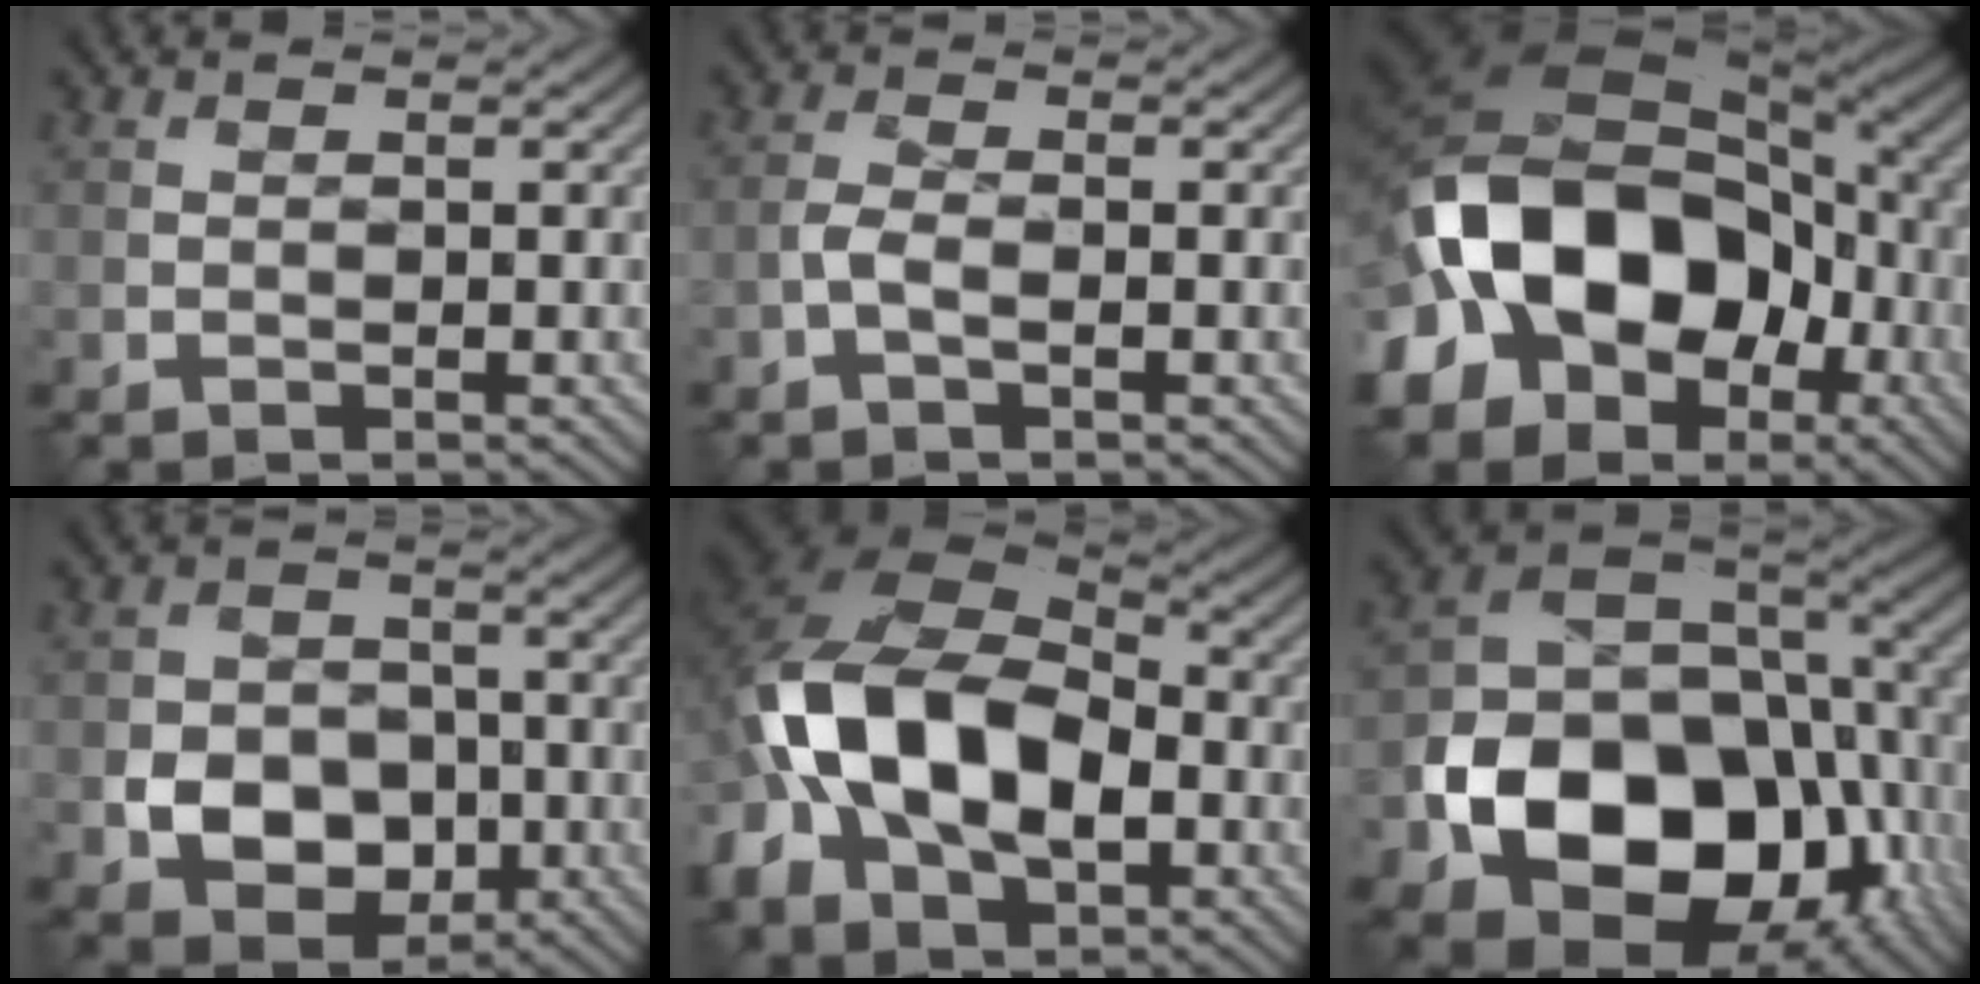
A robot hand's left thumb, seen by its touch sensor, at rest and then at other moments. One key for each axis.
{"total": 2.2, "fx": -0.9, "fy": 0.8, "fz": 1.8, "tx": -0.044, "ty": 0.005, "tz": -0.024}
{"total": 18.0, "fx": -5.0, "fy": 12.6, "fz": 11.8, "tx": -0.227, "ty": -0.016, "tz": -0.089}
{"total": 7.2, "fx": -2.2, "fy": 5.7, "fz": 4.0, "tx": -0.079, "ty": -0.011, "tz": -0.042}
{"total": 16.9, "fx": -3.1, "fy": 11.0, "fz": 12.4, "tx": -0.265, "ty": -0.005, "tz": -0.066}
{"total": 18.6, "fx": -6.0, "fy": 13.4, "fz": 11.4, "tx": -0.218, "ty": -0.048, "tz": -0.090}